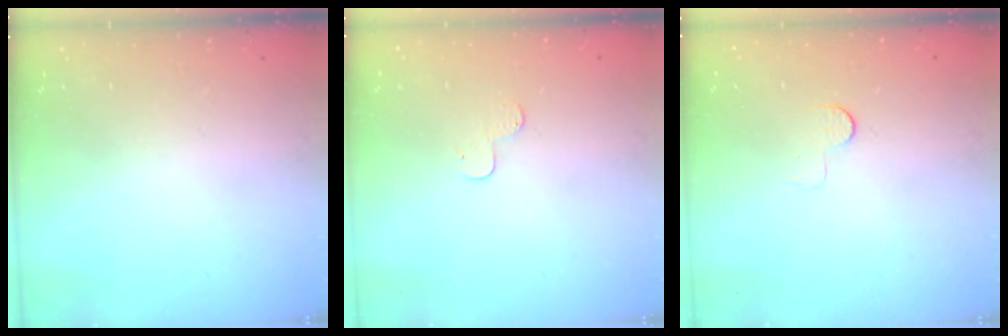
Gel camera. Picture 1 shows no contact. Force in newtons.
{"total": 3.8, "press": 3.7, "slide": 0.4}
{"total": 4.2, "press": 4.2, "slide": 0.3}